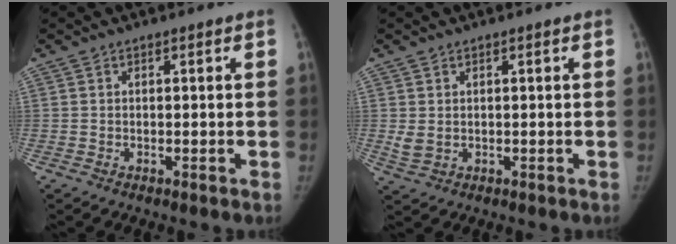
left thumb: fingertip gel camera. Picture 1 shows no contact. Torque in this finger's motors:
{"motor_torque": [0.07, 0.06, 0.48, -0.18, 0.03]}